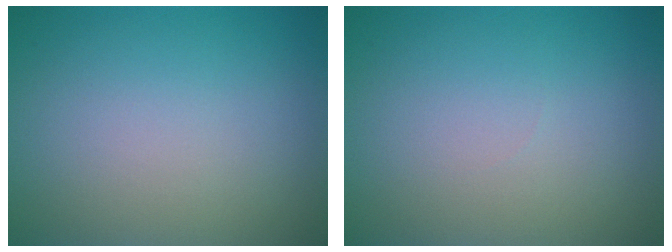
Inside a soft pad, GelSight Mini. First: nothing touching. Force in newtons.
{"total": 0.0}